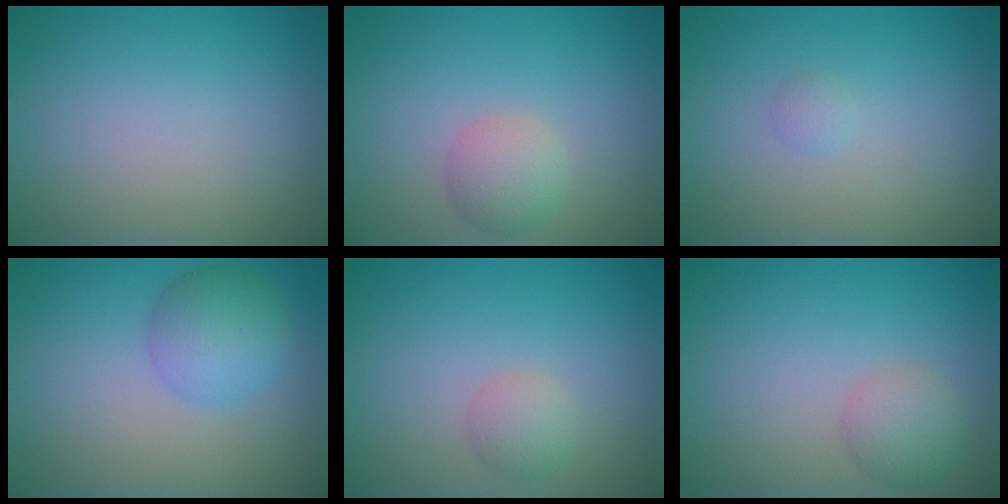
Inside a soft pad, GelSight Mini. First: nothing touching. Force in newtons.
{"total": 2.6, "press": 2.6, "slide": 0.1}
{"total": 0.7, "press": 0.7, "slide": 0.0}
{"total": 3.9, "press": 3.9, "slide": 0.1}
{"total": 1.7, "press": 1.7, "slide": 0.1}
{"total": 2.5, "press": 2.5, "slide": 0.1}